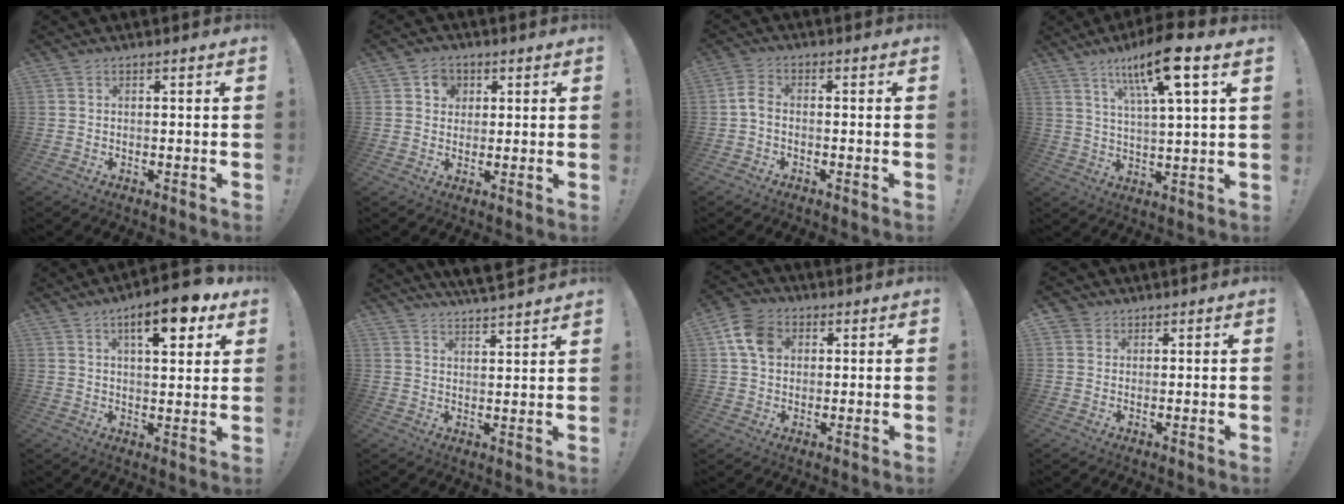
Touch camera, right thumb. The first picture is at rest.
{"total": 5.6, "force": [2.1, 4.8, 1.7], "torque": [-0.015, -0.007, 0.039]}
{"total": 4.2, "force": [-1.0, 2.7, 3.1], "torque": [-0.065, 0.009, -0.019]}
{"total": 13.2, "force": [7.3, 1.7, 10.9], "torque": [-0.180, -0.033, 0.111]}
{"total": 12.1, "force": [6.4, 4.2, 9.4], "torque": [-0.123, -0.028, 0.100]}
{"total": 5.6, "force": [5.2, 0.6, 1.8], "torque": [-0.027, -0.044, 0.091]}
{"total": 10.2, "force": [3.1, 7.8, 5.7], "torque": [-0.100, 0.005, 0.063]}
{"total": 2.7, "force": [1.8, 2.0, 0.3], "torque": [-0.007, -0.004, 0.034]}